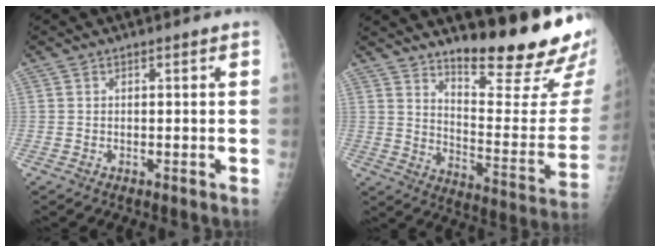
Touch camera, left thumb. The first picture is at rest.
{"total": 22.8, "force": [17.1, 4.3, 14.5], "torque": [-0.179, -0.139, 0.244]}